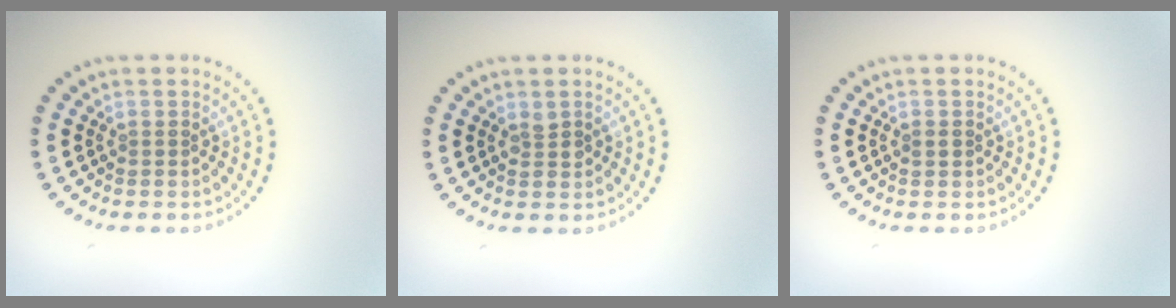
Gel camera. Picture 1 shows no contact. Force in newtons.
{"total": 1.0, "press": 0.9, "slide": 0.3}
{"total": 0.7, "press": 0.7, "slide": 0.2}